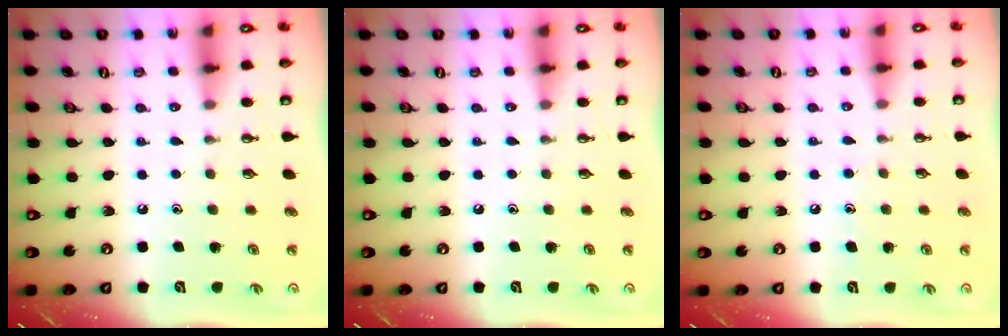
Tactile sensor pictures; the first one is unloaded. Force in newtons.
{"total": 0.0}
{"total": 4.8, "press": 4.7, "slide": 0.5}